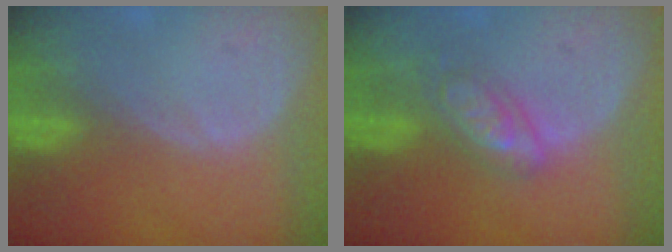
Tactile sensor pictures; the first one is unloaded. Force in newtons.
{"total": 4.9, "press": 4.9, "slide": 0.1}